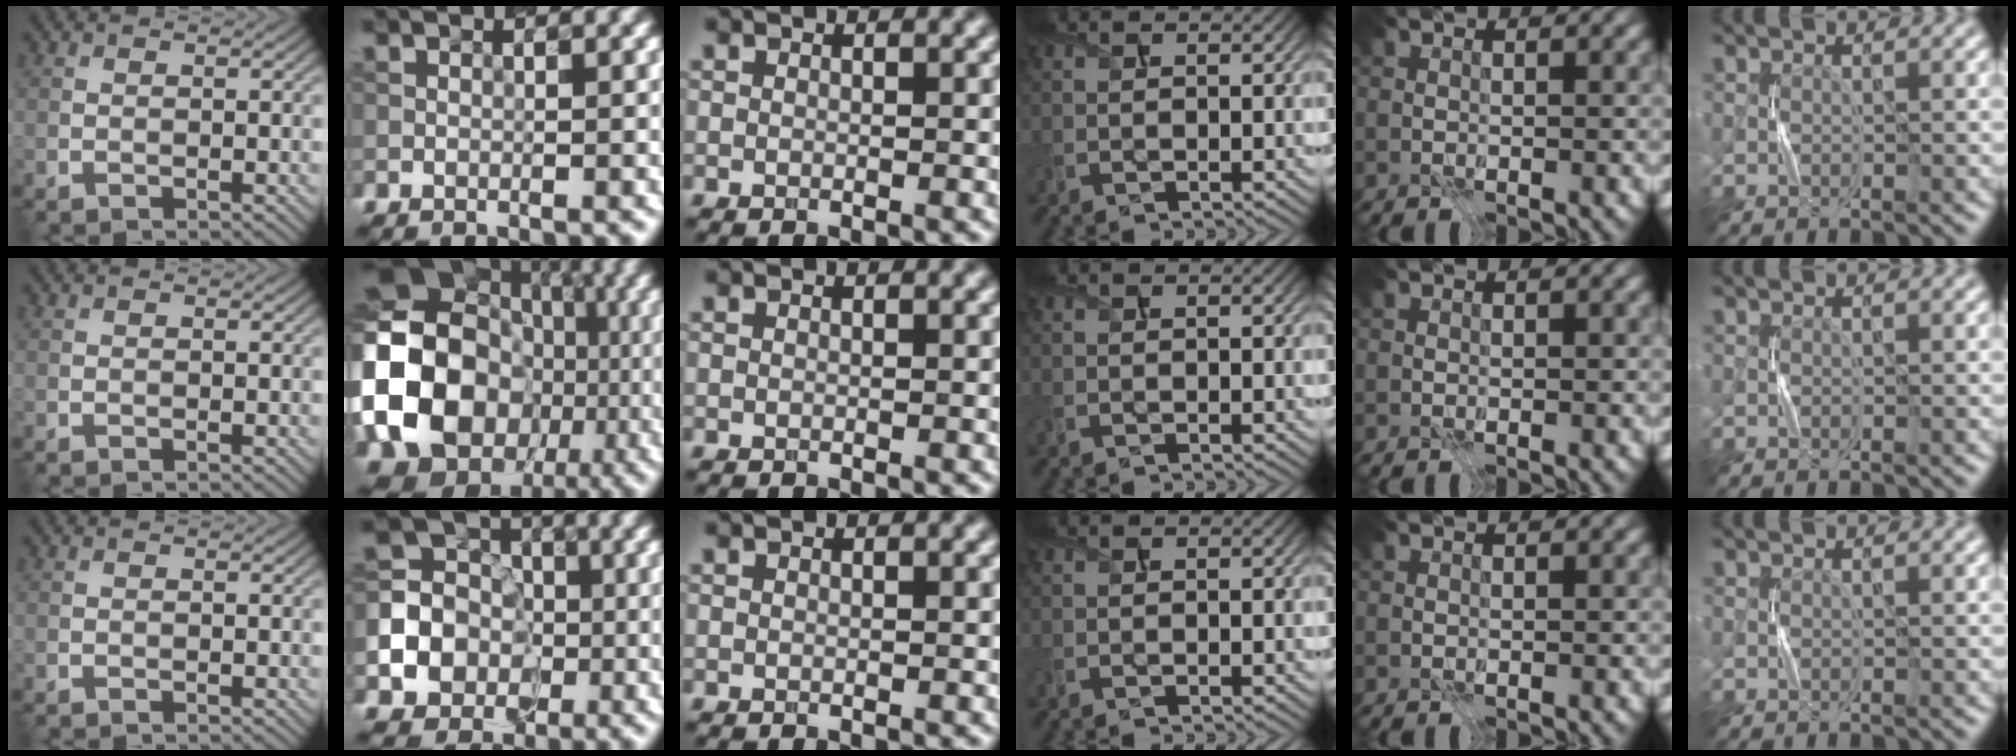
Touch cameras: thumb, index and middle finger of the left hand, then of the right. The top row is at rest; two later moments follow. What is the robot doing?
{"motion": "press", "object": "sticker"}